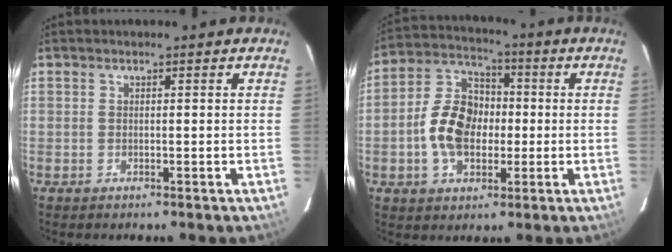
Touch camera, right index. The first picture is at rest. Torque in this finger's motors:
{"motor_torque": [0.89, -0.54, 0.30, 0.07]}